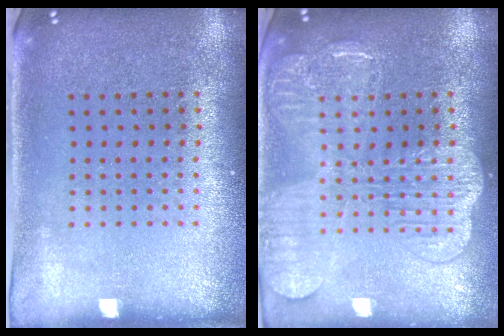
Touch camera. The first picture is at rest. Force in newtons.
{"total": 3.3, "press": 3.3, "slide": 0.5}